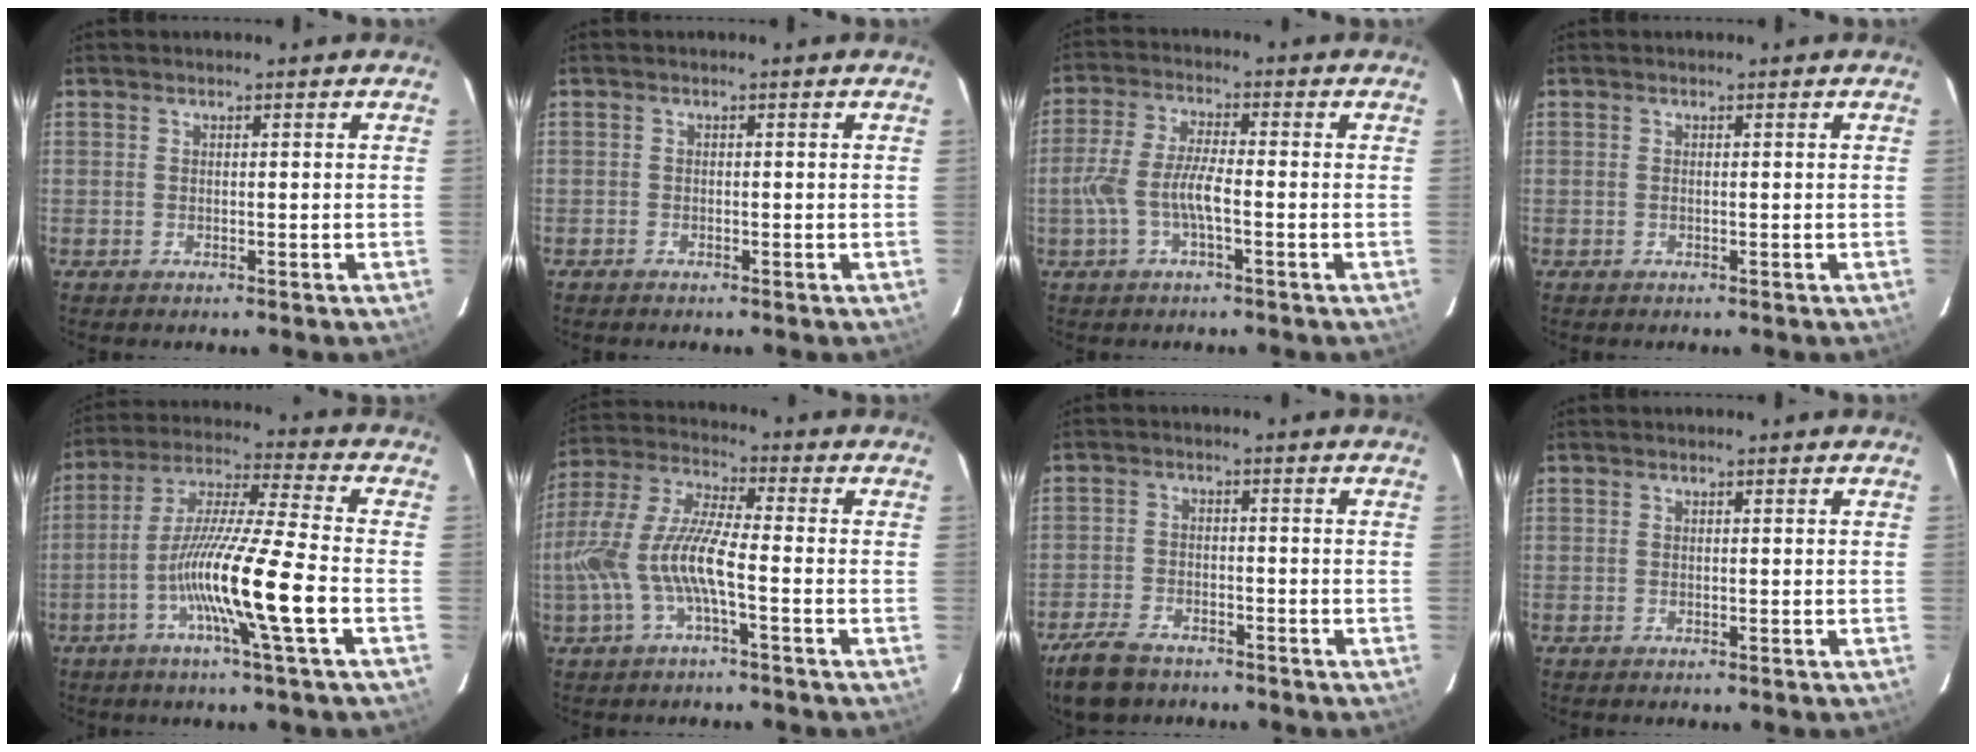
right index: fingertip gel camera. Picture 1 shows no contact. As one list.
[{"total": 0.7, "force": [-0.6, 0.3, -0.2], "torque": [-0.002, 0.000, -0.011]}, {"total": 7.0, "force": [-2.1, 1.5, 6.5], "torque": [-0.139, 0.006, -0.037]}, {"total": 0.0}, {"total": 14.8, "force": [-5.3, -1.0, 13.7], "torque": [-0.262, -0.002, -0.107]}, {"total": 12.5, "force": [-3.7, 2.3, 11.7], "torque": [-0.248, 0.000, -0.069]}, {"total": 8.7, "force": [-6.7, 4.3, 3.5], "torque": [-0.104, -0.006, -0.119]}, {"total": 0.0}]